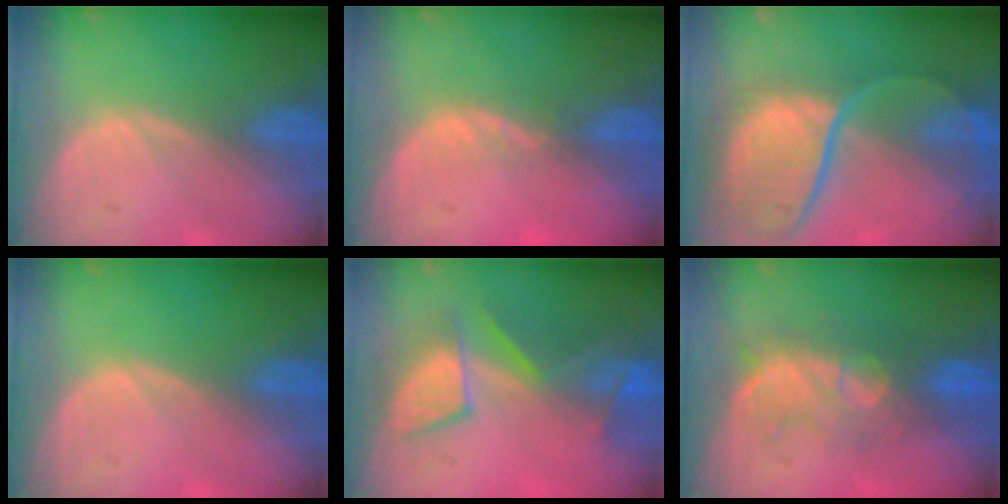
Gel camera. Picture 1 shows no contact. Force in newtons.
{"total": 1.5, "press": 1.2, "slide": 0.8}
{"total": 12.2, "press": 9.9, "slide": 7.0}
{"total": 0.0}
{"total": 7.9, "press": 7.8, "slide": 1.2}
{"total": 8.1, "press": 7.8, "slide": 2.4}